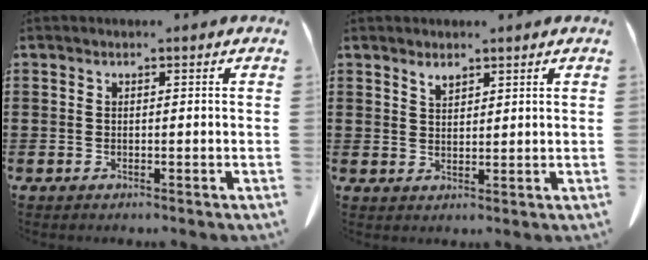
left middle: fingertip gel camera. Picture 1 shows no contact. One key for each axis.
{"total": 1.9, "fx": 1.6, "fy": 0.6, "fz": 0.7, "tx": -0.009, "ty": -0.003, "tz": 0.030}